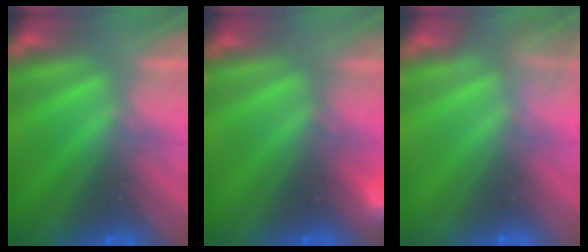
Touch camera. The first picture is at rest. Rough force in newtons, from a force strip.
{"total": 2.9}
{"total": 2.0}